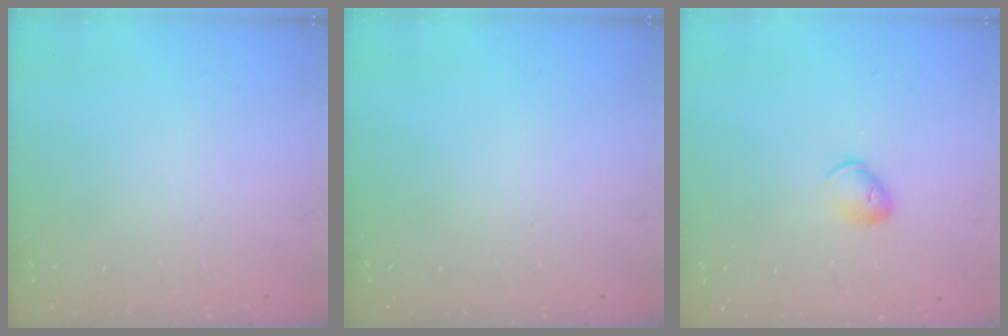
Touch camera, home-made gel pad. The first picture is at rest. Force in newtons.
{"total": 0.0}
{"total": 7.0, "press": 6.9, "slide": 1.1}